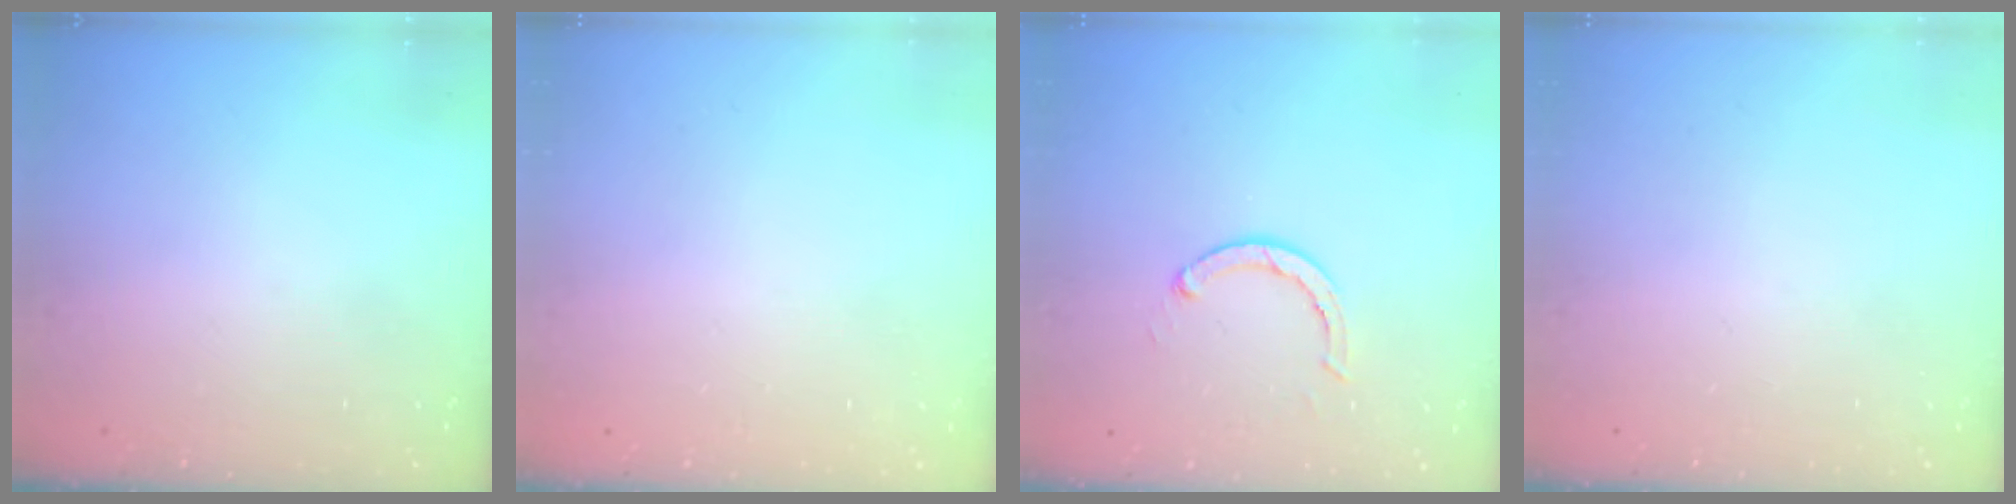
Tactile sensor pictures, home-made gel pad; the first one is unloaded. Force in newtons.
{"total": 2.7, "press": 2.7, "slide": 0.2}
{"total": 2.9, "press": 2.9, "slide": 0.5}
{"total": 0.0}